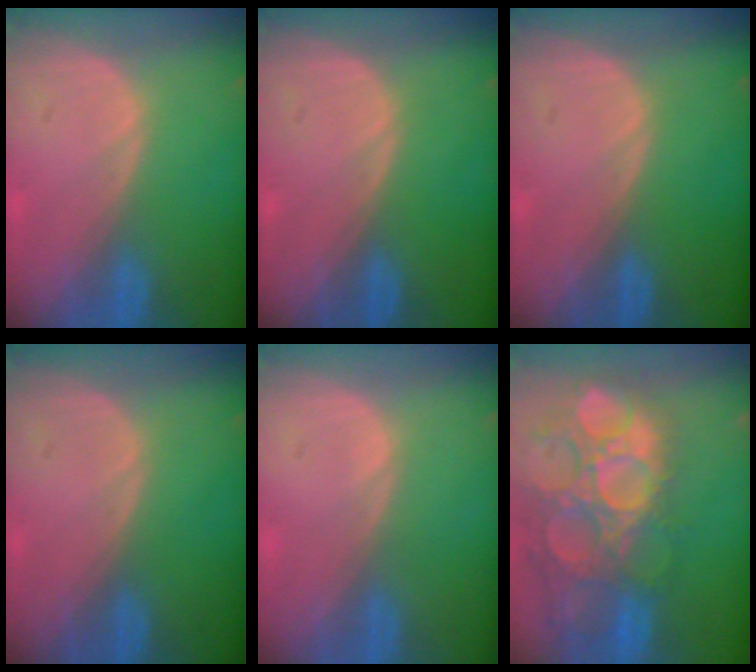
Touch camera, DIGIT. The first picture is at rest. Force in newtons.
{"total": 0.0}
{"total": 0.0}
{"total": 0.0}
{"total": 0.6, "press": 0.1, "slide": 0.6}
{"total": 15.4, "press": 12.6, "slide": 8.7}